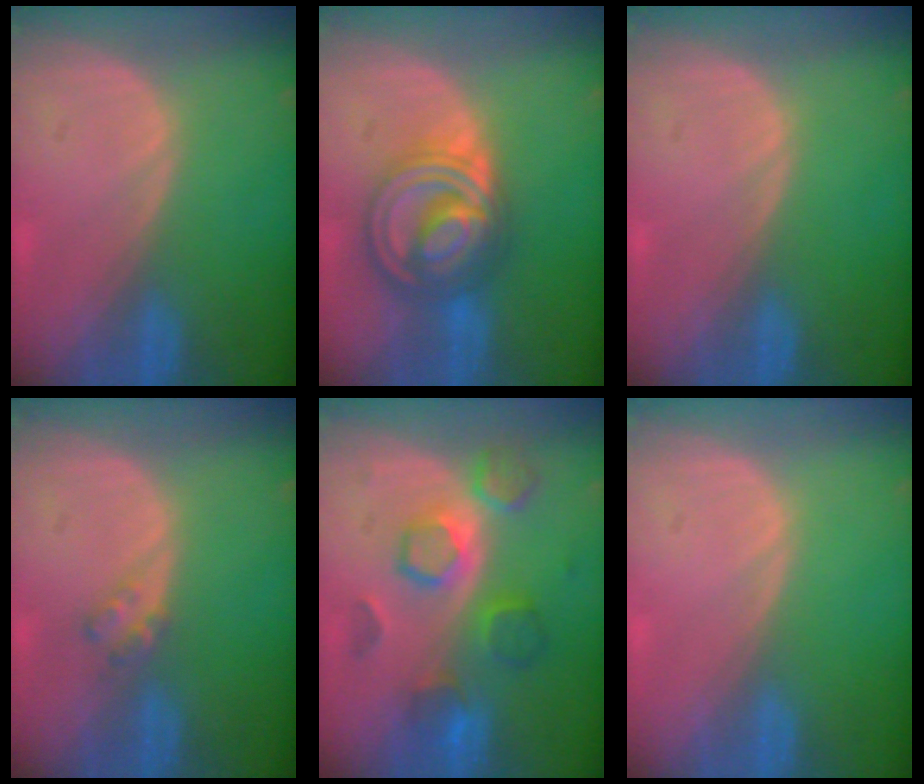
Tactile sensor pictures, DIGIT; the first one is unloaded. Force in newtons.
{"total": 9.2, "press": 9.2, "slide": 0.6}
{"total": 0.0}
{"total": 2.0, "press": 2.0, "slide": 0.2}
{"total": 8.2, "press": 7.8, "slide": 2.5}
{"total": 0.0}